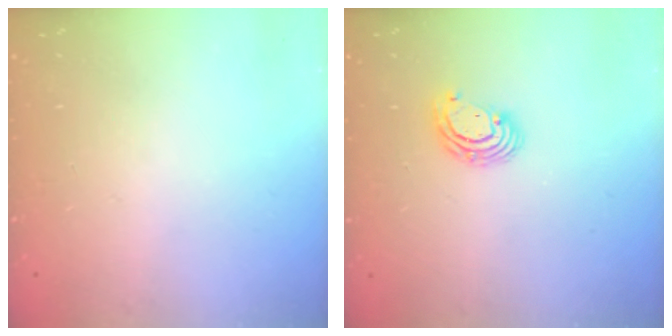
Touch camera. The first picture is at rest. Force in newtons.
{"total": 5.3, "press": 5.3, "slide": 0.2}